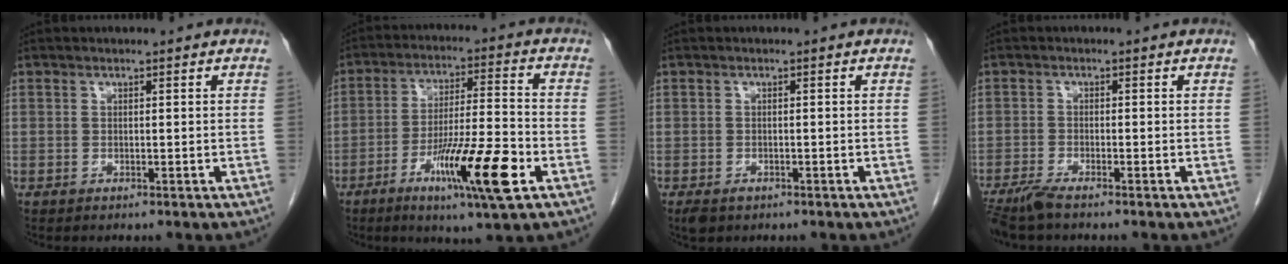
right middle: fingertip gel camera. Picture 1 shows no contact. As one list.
[{"total": 13.4, "force": [-6.0, 0.5, 12.0], "torque": [-0.210, -0.019, -0.101]}, {"total": 2.2, "force": [-1.4, 1.3, 1.1], "torque": [-0.022, -0.004, -0.016]}, {"total": 3.5, "force": [-2.9, 0.1, 2.0], "torque": [-0.043, -0.010, -0.059]}]